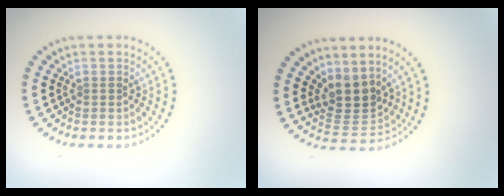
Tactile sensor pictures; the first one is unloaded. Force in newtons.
{"total": 3.6, "press": 3.2, "slide": 1.7}